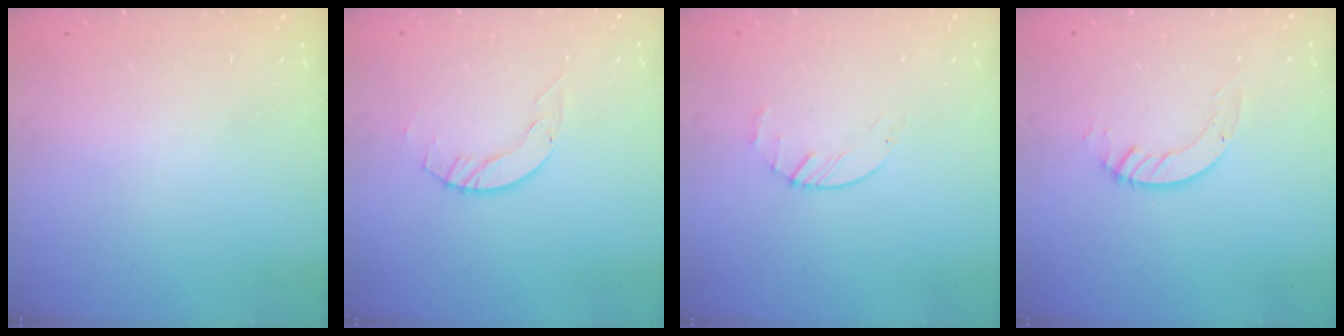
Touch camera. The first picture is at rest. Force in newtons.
{"total": 2.1, "press": 2.1, "slide": 0.3}
{"total": 2.2, "press": 2.2, "slide": 0.3}
{"total": 3.6, "press": 3.6, "slide": 0.1}